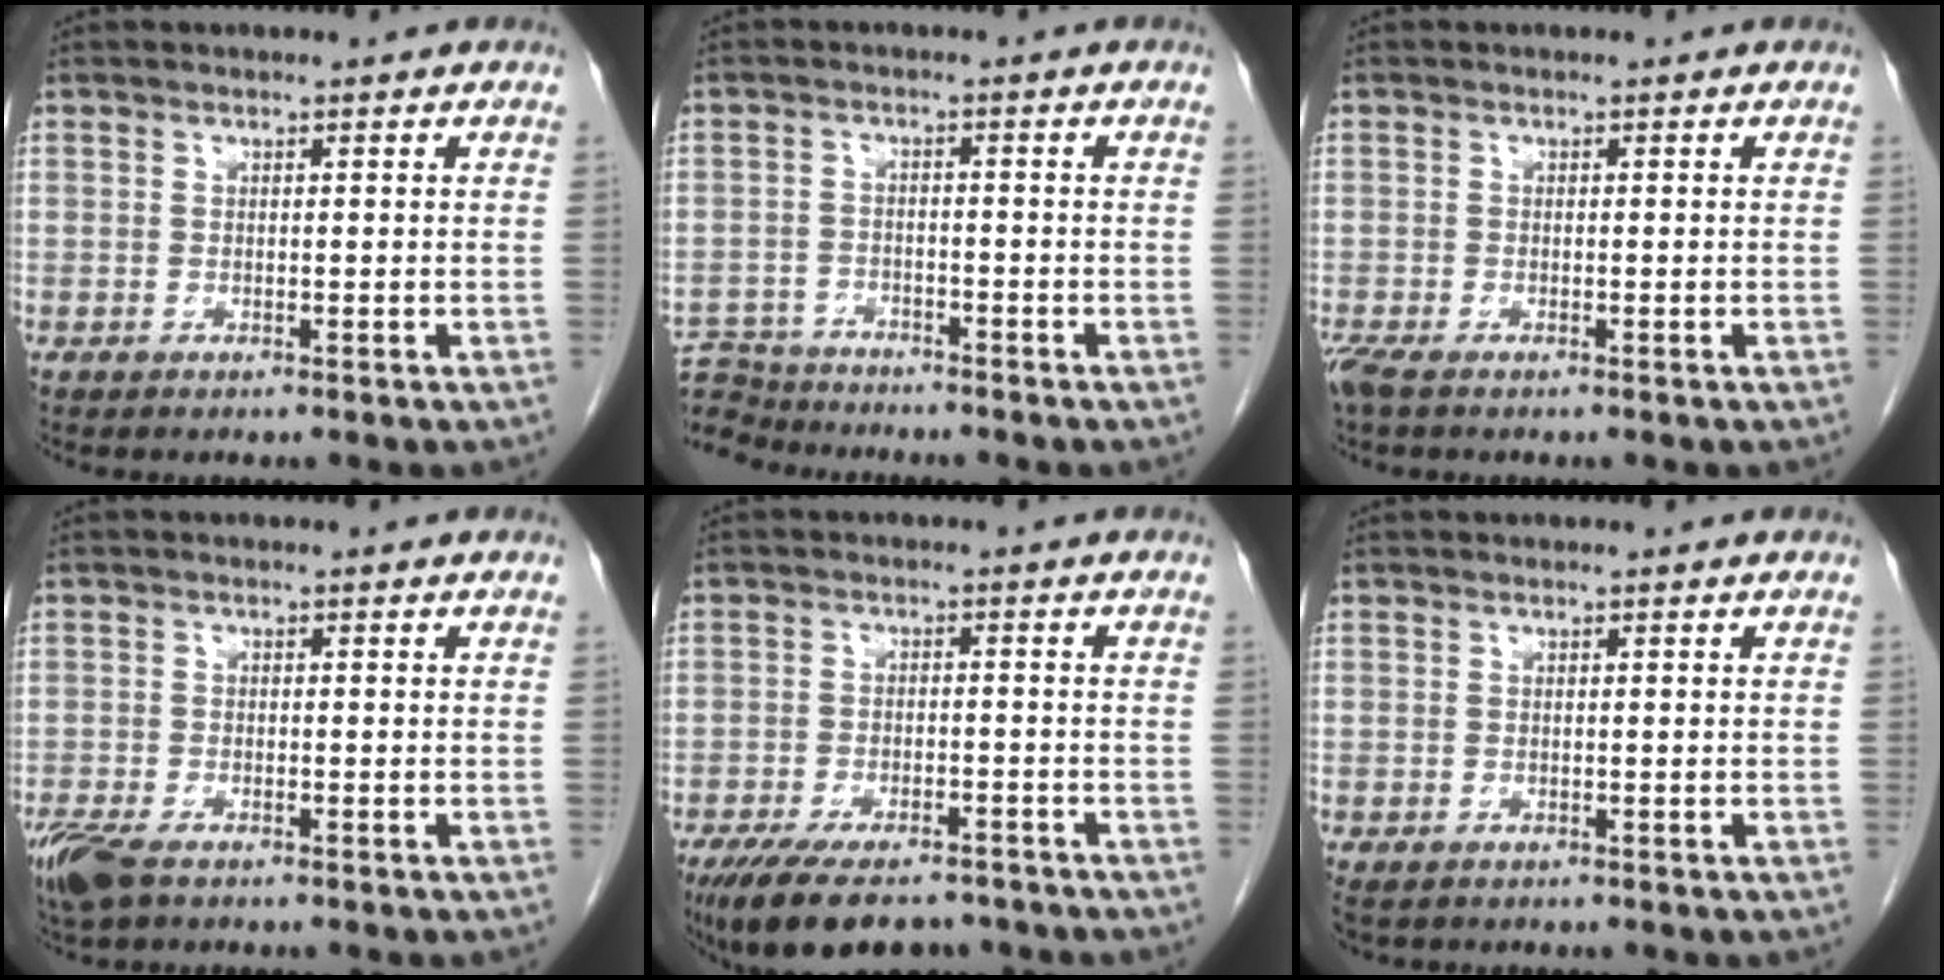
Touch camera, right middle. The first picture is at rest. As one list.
[{"total": 8.4, "force": [-8.0, 2.2, 0.8], "torque": [-0.020, 0.004, -0.141]}, {"total": 2.3, "force": [-1.7, 0.6, 1.5], "torque": [-0.037, -0.010, -0.033]}, {"total": 5.7, "force": [-3.9, 2.3, 3.5], "torque": [-0.074, -0.013, -0.069]}, {"total": 12.3, "force": [-9.7, 4.5, 6.2], "torque": [-0.112, -0.007, -0.146]}, {"total": 1.4, "force": [-0.9, 0.9, 0.6], "torque": [-0.013, -0.001, -0.007]}]